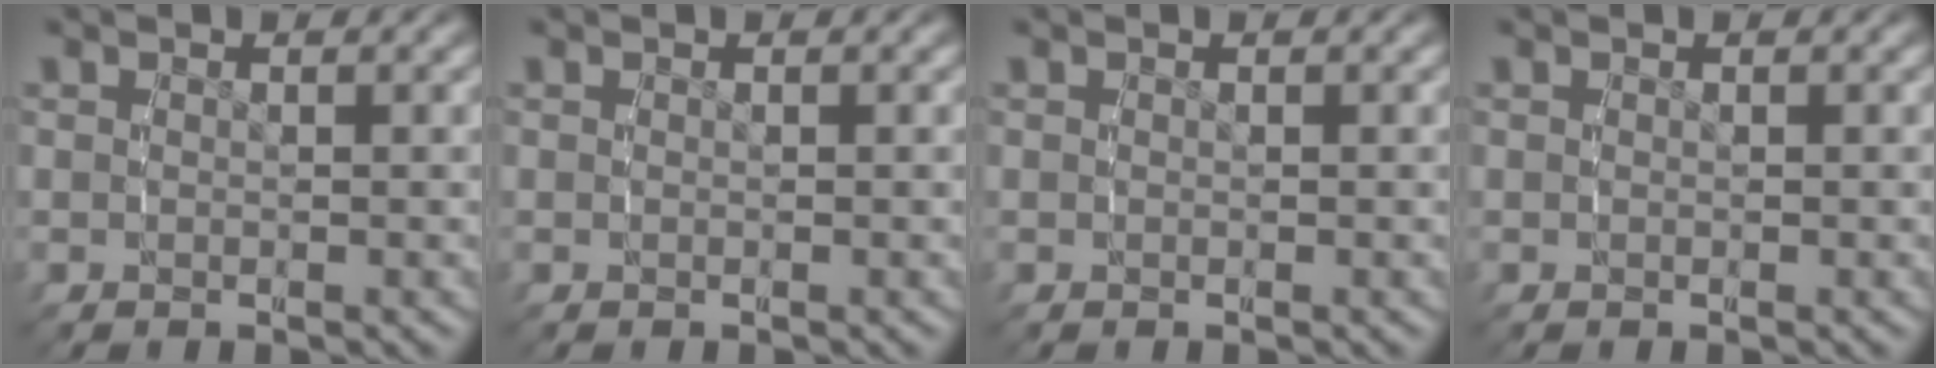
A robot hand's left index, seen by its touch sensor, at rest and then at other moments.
{"total": 0.0}
{"total": 0.0}
{"total": 0.0}